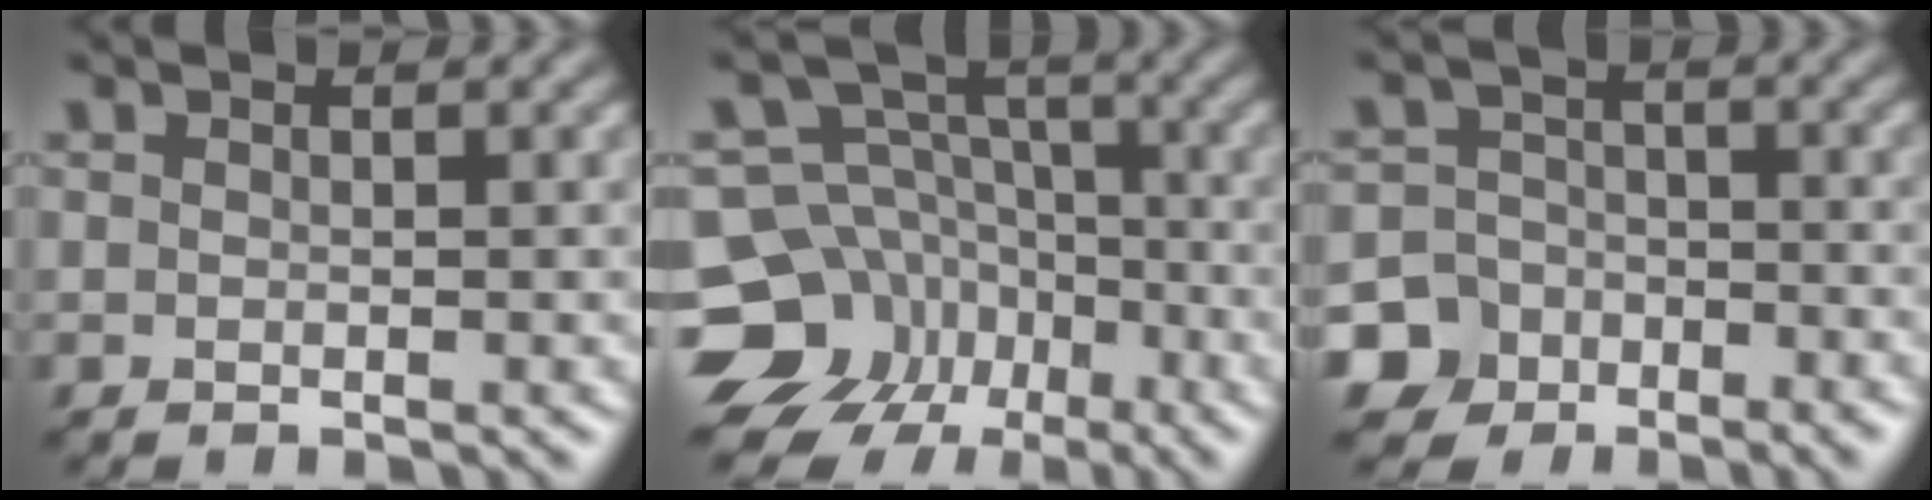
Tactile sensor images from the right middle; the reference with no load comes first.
{"total": 11.1, "force": [-7.1, 8.2, 2.7], "torque": [-0.056, -0.001, -0.126]}
{"total": 6.8, "force": [-4.6, 5.0, 0.8], "torque": [0.003, -0.014, -0.098]}